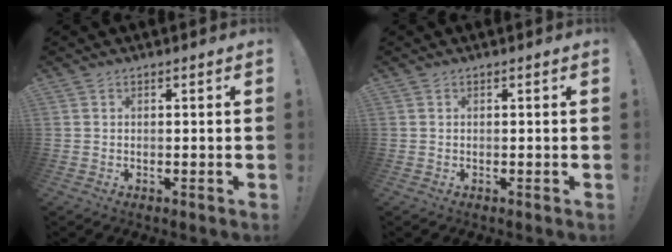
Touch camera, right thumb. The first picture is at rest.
{"total": 0.0}